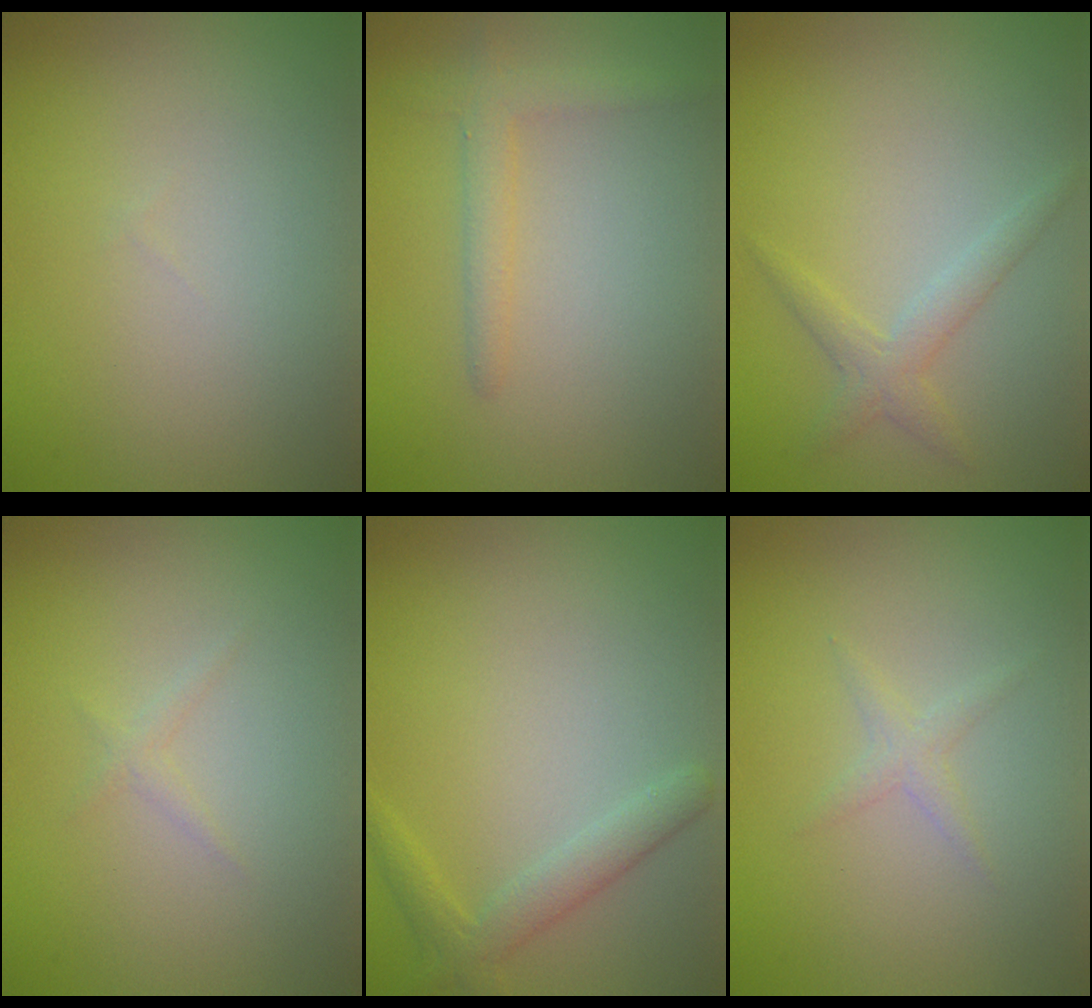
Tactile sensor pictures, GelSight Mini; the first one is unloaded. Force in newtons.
{"total": 2.1, "press": 2.1, "slide": 0.1}
{"total": 2.0, "press": 2.0, "slide": 0.1}
{"total": 0.7, "press": 0.7, "slide": 0.0}
{"total": 2.3, "press": 2.3, "slide": 0.1}
{"total": 1.1, "press": 1.1, "slide": 0.1}